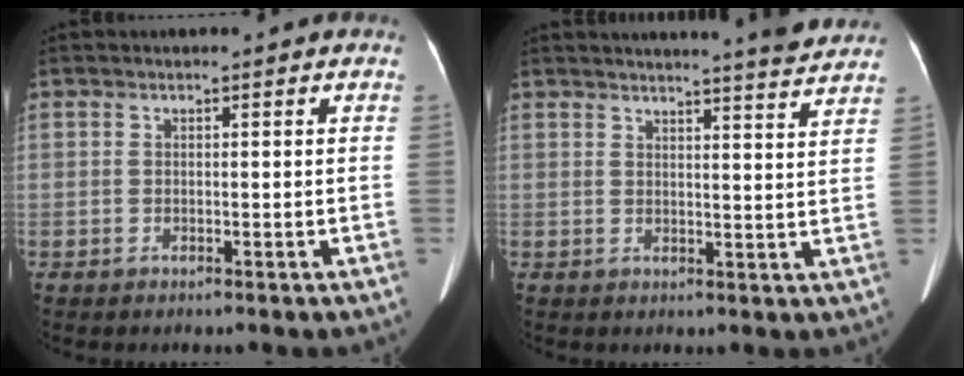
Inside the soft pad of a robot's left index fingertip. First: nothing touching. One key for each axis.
{"total": 9.1, "fx": 8.5, "fy": -0.8, "fz": 2.9, "tx": -0.044, "ty": -0.009, "tz": 0.092}